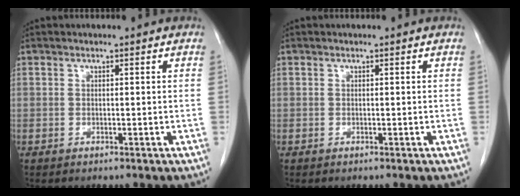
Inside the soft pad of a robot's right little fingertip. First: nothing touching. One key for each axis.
{"total": 0.0}